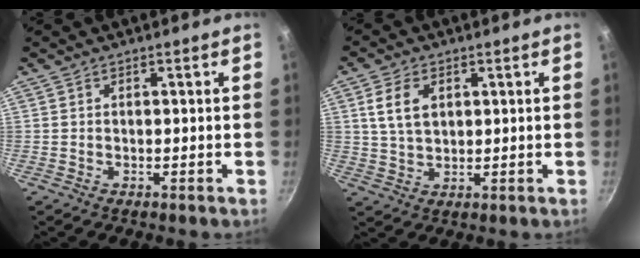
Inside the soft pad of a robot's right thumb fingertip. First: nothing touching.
{"total": 6.3, "force": [2.0, 4.1, 4.4], "torque": [-0.073, -0.003, 0.040]}